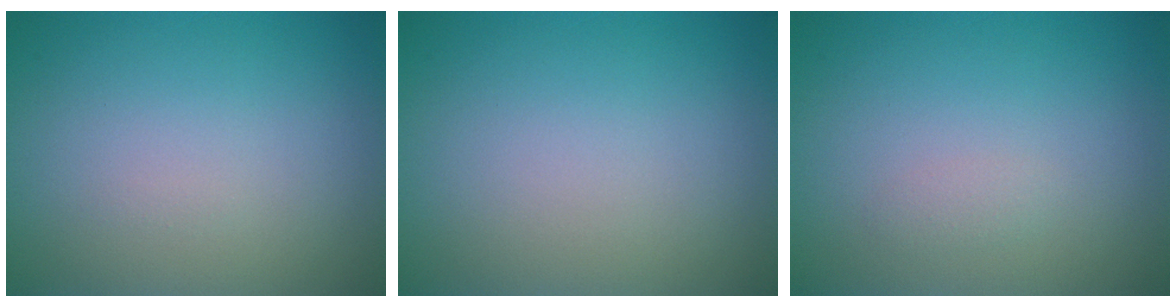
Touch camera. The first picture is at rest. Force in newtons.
{"total": 0.0}
{"total": 0.7, "press": 0.7, "slide": 0.1}